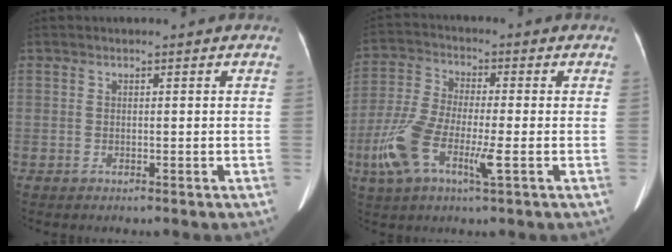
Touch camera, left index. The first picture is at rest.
{"total": 10.2, "force": [-3.1, 2.6, 9.4], "torque": [-0.216, 0.000, -0.060]}